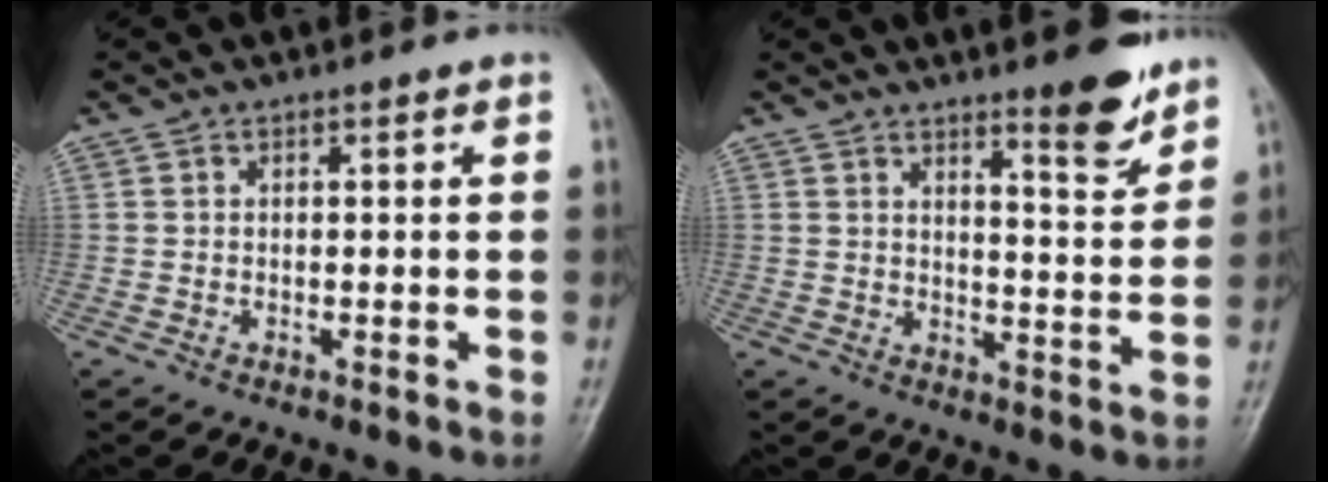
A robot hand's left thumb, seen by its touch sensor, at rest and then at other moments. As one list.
[{"total": 7.3, "force": [5.6, 1.4, 4.5], "torque": [-0.046, -0.047, 0.081]}]